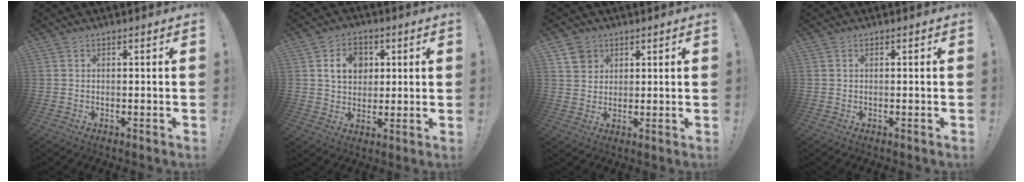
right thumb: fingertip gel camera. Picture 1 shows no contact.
{"total": 10.0, "force": [3.4, 8.2, 4.7], "torque": [-0.068, -0.005, 0.066]}
{"total": 5.7, "force": [3.4, 4.5, 1.0], "torque": [-0.006, -0.018, 0.064]}
{"total": 0.0}